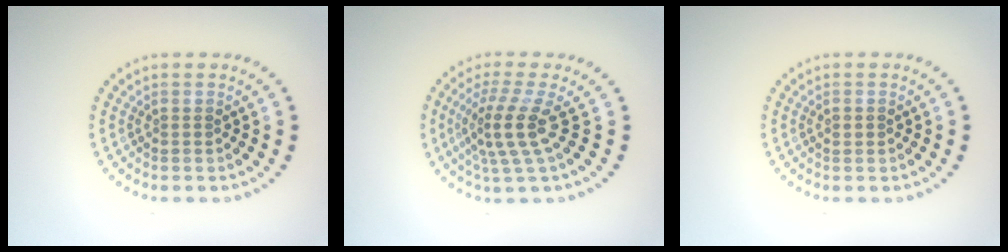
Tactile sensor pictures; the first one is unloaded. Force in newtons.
{"total": 3.9, "press": 2.7, "slide": 2.8}
{"total": 0.9, "press": 0.9, "slide": 0.1}